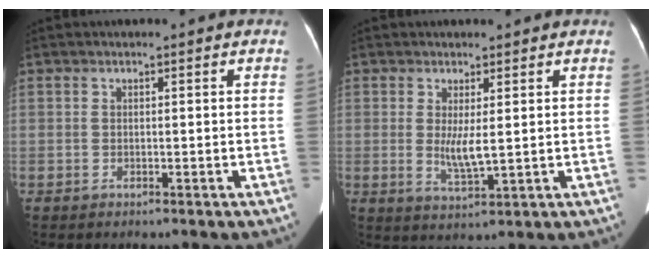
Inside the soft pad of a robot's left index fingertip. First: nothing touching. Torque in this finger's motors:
{"motor_torque": [0.80, -0.09, 0.42, 0.12]}